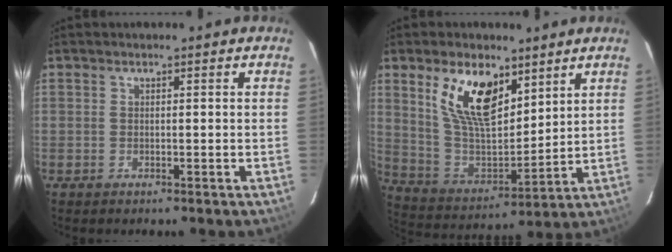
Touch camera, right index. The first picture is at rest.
{"total": 15.1, "force": [8.2, 7.3, 10.4], "torque": [-0.198, 0.002, 0.166]}